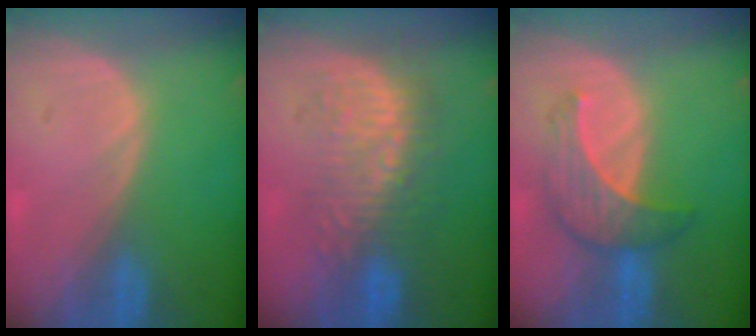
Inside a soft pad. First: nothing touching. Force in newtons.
{"total": 8.7, "press": 8.6, "slide": 1.6}
{"total": 5.8, "press": 5.8, "slide": 0.6}